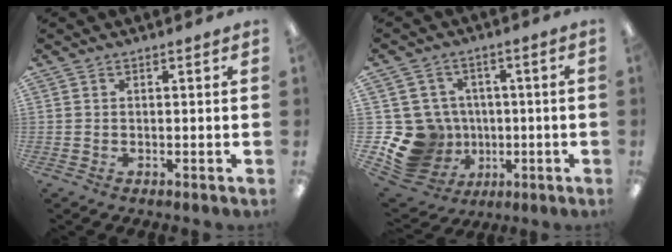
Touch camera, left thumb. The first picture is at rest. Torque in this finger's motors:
{"motor_torque": [-0.40, 0.65, 0.26, -0.34, 0.03]}